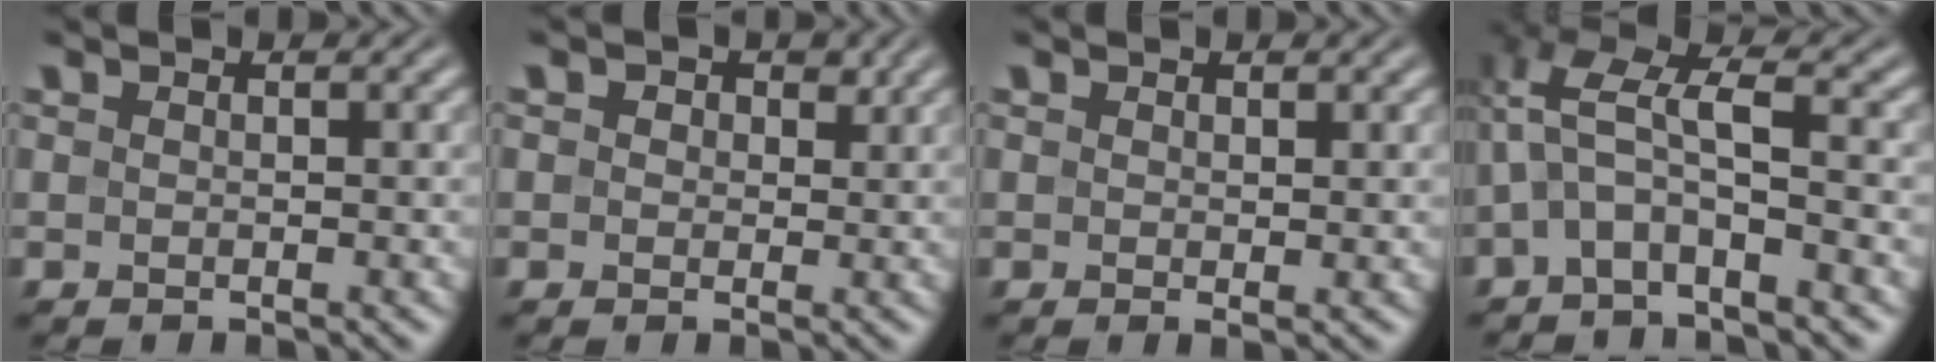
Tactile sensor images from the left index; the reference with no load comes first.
{"total": 2.2, "force": [1.0, 1.6, 1.0], "torque": [-0.013, 0.008, -0.004]}
{"total": 0.6, "force": [0.2, 0.3, 0.5], "torque": [-0.004, -0.003, 0.003]}
{"total": 5.7, "force": [-0.7, 2.0, 5.2], "torque": [-0.115, 0.021, -0.029]}